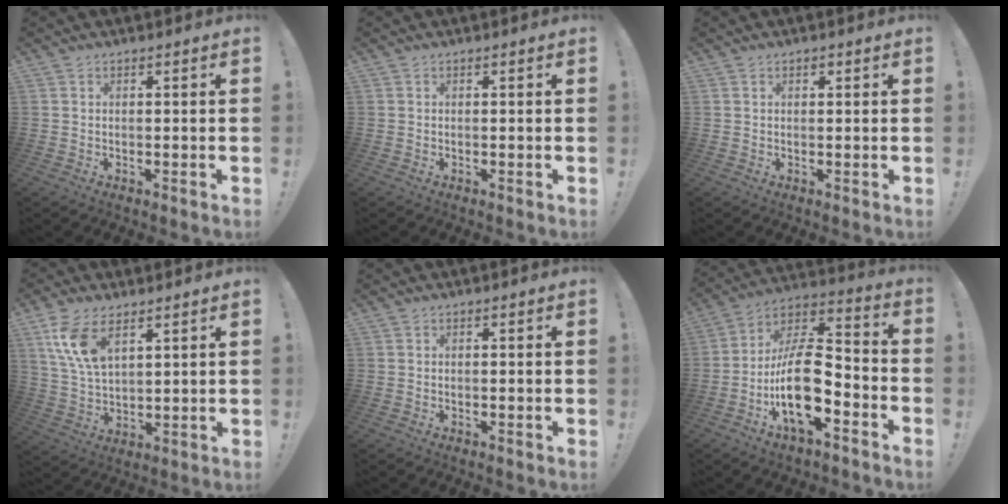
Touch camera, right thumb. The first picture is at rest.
{"total": 0.0}
{"total": 0.5, "force": [0.2, 0.5, 0.1], "torque": [0.001, -0.001, 0.003]}
{"total": 10.8, "force": [6.1, 5.2, 7.3], "torque": [-0.163, -0.015, 0.115]}
{"total": 0.0}
{"total": 19.3, "force": [-6.2, 8.8, 16.0], "torque": [-0.312, 0.034, -0.098]}